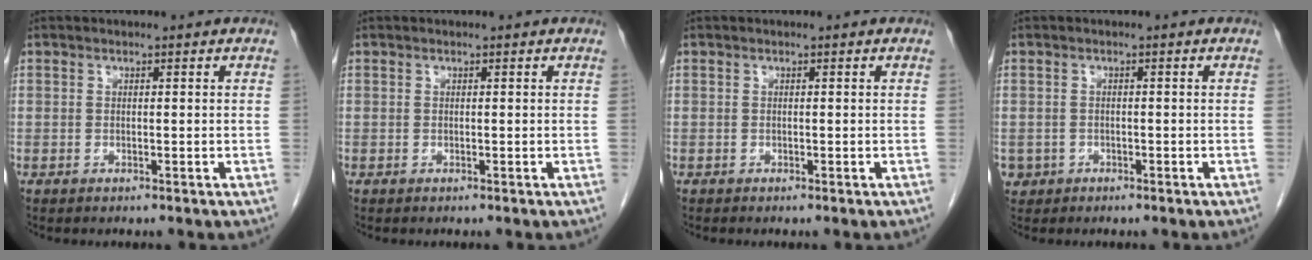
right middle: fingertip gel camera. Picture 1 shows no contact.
{"total": 0.0}
{"total": 0.0}
{"total": 2.0, "force": [-0.9, 1.8, 0.1], "torque": [-0.002, 0.007, -0.014]}